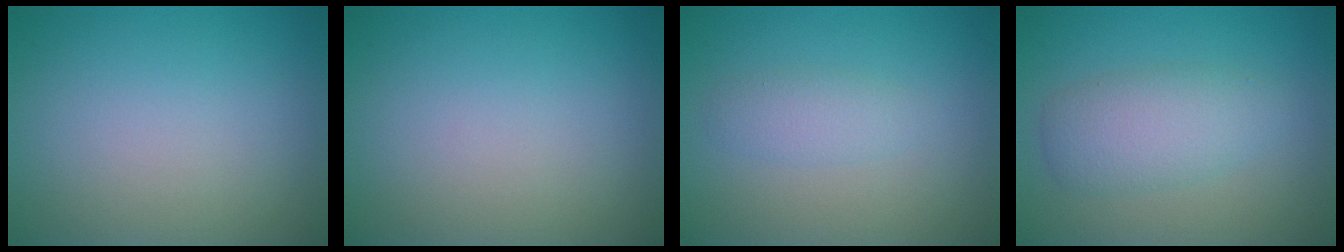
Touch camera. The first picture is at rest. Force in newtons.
{"total": 0.0}
{"total": 1.6, "press": 1.6, "slide": 0.1}
{"total": 2.9, "press": 2.9, "slide": 0.2}